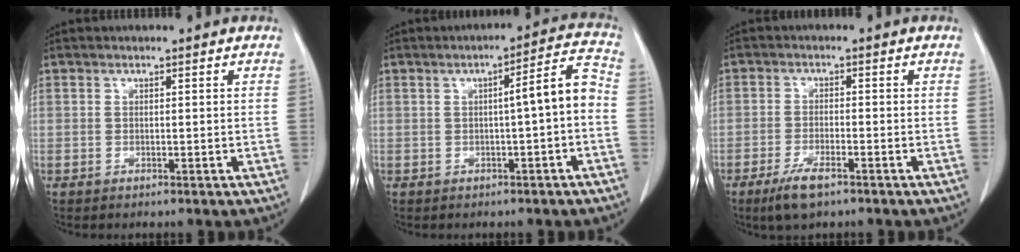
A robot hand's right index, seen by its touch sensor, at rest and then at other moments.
{"total": 5.9, "force": [-0.9, 0.3, 5.8], "torque": [-0.076, 0.021, -0.014]}
{"total": 5.0, "force": [-3.2, 1.1, 3.6], "torque": [-0.078, -0.008, -0.053]}